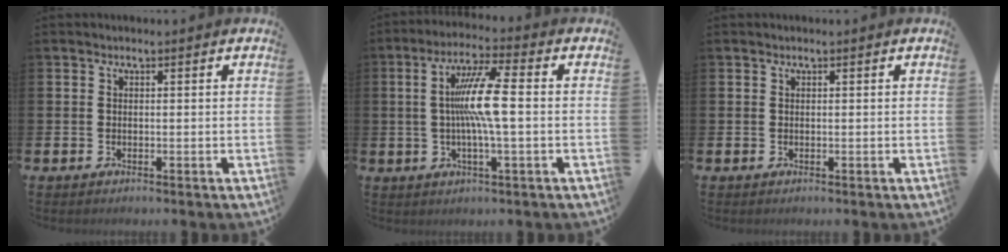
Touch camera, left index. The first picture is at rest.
{"total": 8.7, "force": [0.5, 1.2, 8.6], "torque": [-0.170, 0.007, 0.000]}
{"total": 0.0}